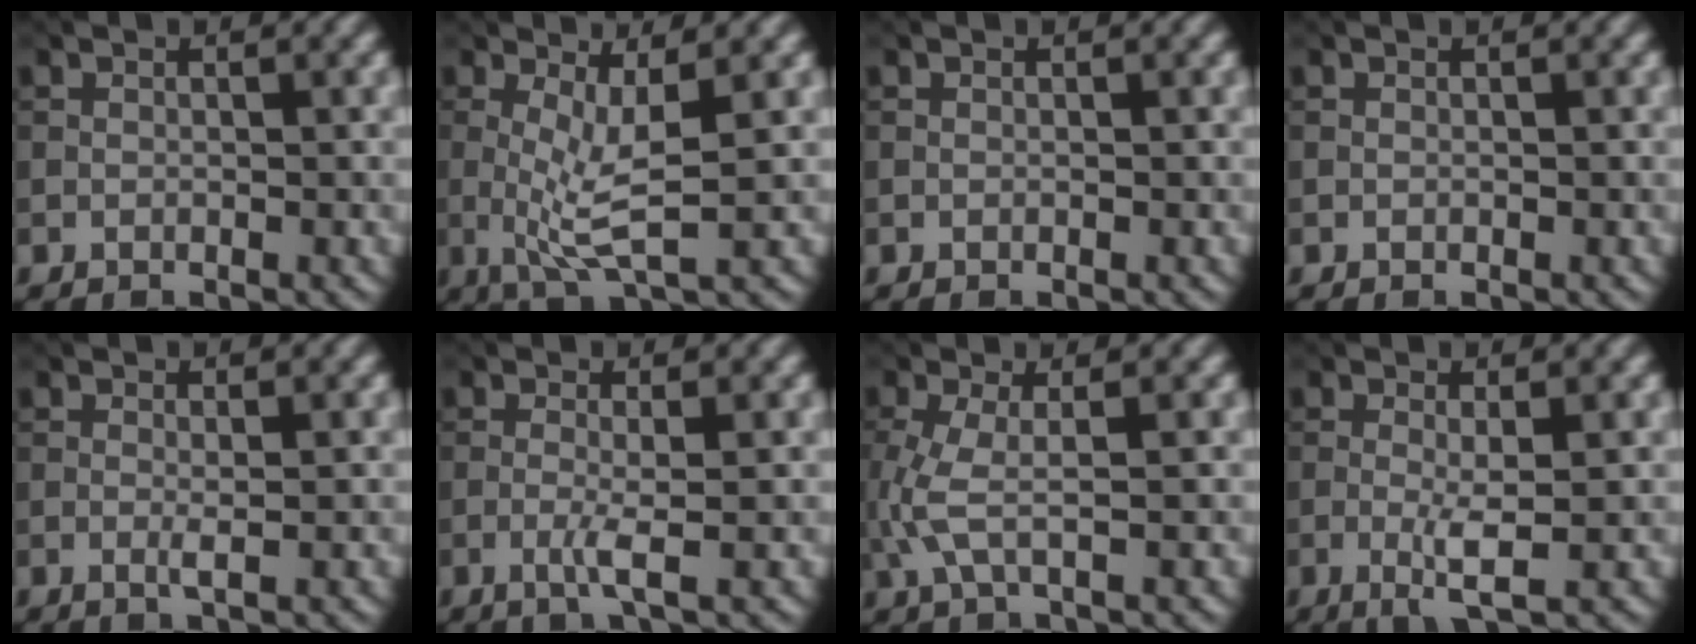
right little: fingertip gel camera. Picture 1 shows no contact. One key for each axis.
{"total": 3.6, "fx": 0.8, "fy": 0.4, "fz": 3.5, "tx": -0.074, "ty": -0.009, "tz": 0.019}
{"total": 0.0}
{"total": 0.0}
{"total": 1.0, "fx": 0.1, "fy": 0.0, "fz": 1.0, "tx": -0.016, "ty": 0.002, "tz": -0.001}
{"total": 1.7, "fx": -0.2, "fy": 0.0, "fz": 1.7, "tx": -0.029, "ty": 0.004, "tz": -0.012}
{"total": 2.7, "fx": 0.4, "fy": 0.8, "fz": 2.6, "tx": -0.070, "ty": -0.006, "tz": 0.005}
{"total": 2.7, "fx": -0.2, "fy": 0.3, "fz": 2.6, "tx": -0.047, "ty": -0.001, "tz": -0.008}